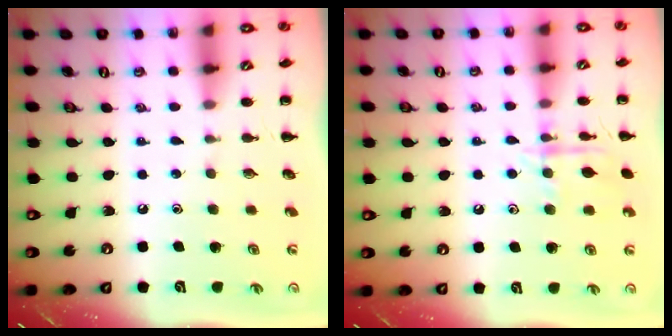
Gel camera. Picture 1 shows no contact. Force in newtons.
{"total": 11.1, "press": 11.1, "slide": 0.5}